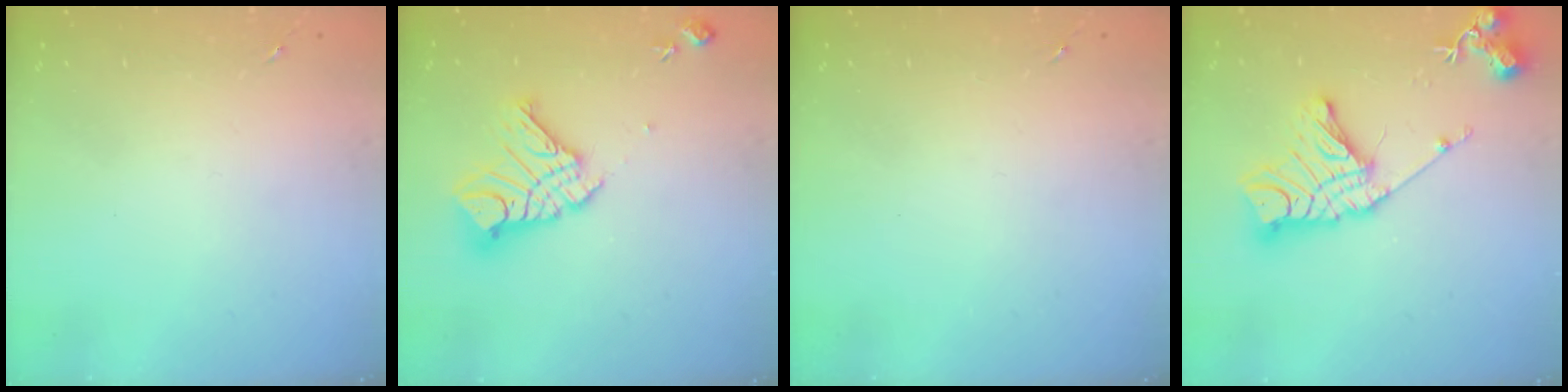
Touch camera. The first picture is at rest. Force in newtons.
{"total": 15.2, "press": 15.1, "slide": 1.6}
{"total": 0.0}
{"total": 19.1, "press": 19.0, "slide": 1.8}